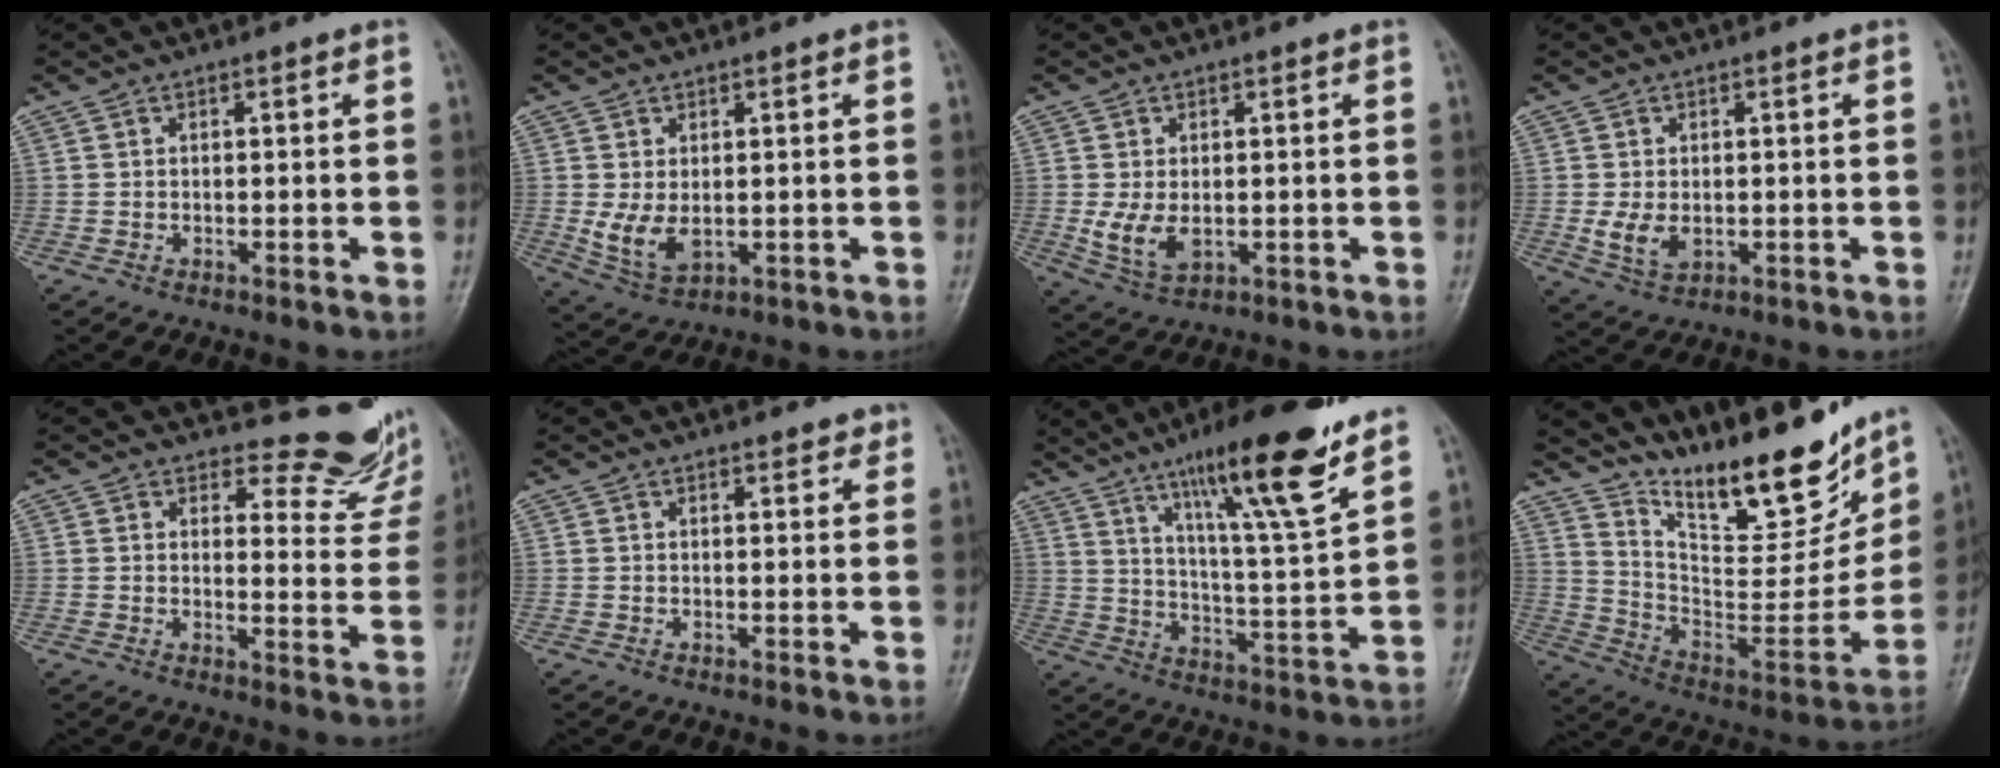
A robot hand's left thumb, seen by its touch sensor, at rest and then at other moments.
{"total": 6.3, "force": [0.5, 3.8, 5.1], "torque": [-0.091, -0.014, 0.023]}
{"total": 6.0, "force": [-0.1, 3.8, 4.7], "torque": [-0.089, -0.015, 0.010]}
{"total": 4.8, "force": [-0.3, 3.2, 3.6], "torque": [-0.065, -0.011, 0.003]}
{"total": 10.5, "force": [9.9, 3.4, 0.9], "torque": [0.026, -0.102, 0.097]}
{"total": 2.0, "force": [1.6, 0.8, 0.7], "torque": [0.002, -0.008, 0.017]}
{"total": 19.4, "force": [12.8, 2.3, 14.4], "torque": [-0.209, -0.067, 0.208]}
{"total": 23.3, "force": [17.8, 7.3, 13.2], "torque": [-0.159, -0.099, 0.299]}